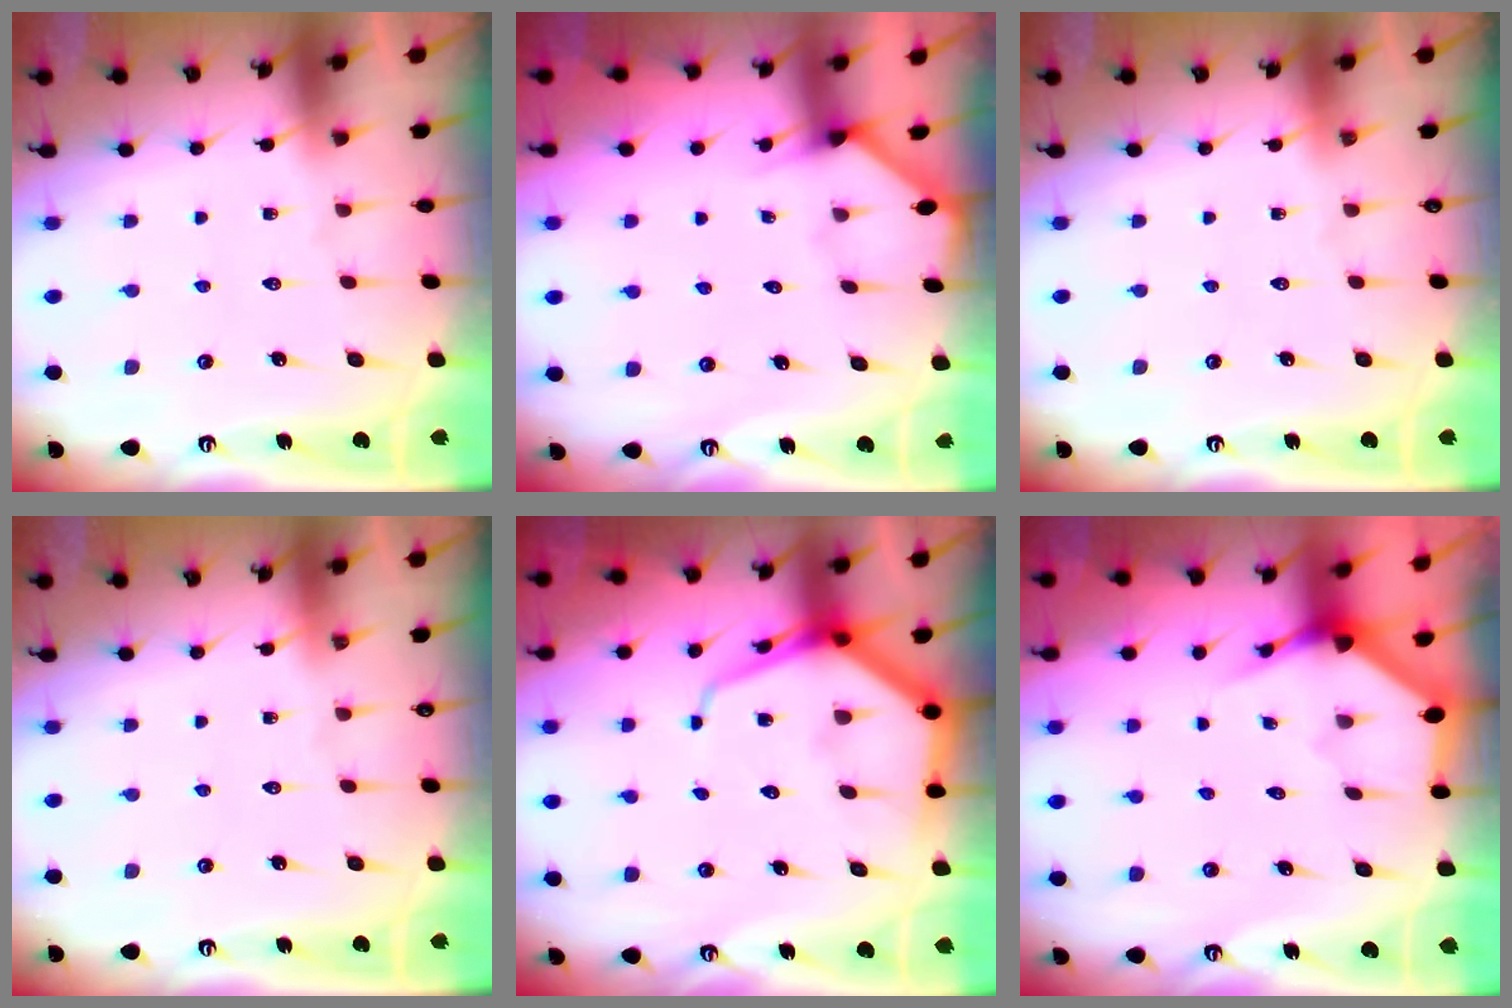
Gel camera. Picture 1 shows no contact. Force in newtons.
{"total": 1.7, "press": 1.7, "slide": 0.2}
{"total": 0.0}
{"total": 0.0}
{"total": 9.5, "press": 9.5, "slide": 1.0}
{"total": 3.4, "press": 3.4, "slide": 0.2}